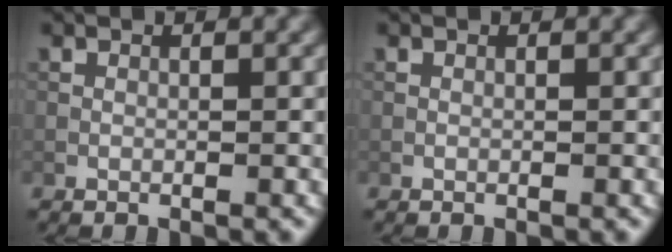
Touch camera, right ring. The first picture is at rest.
{"total": 0.0}